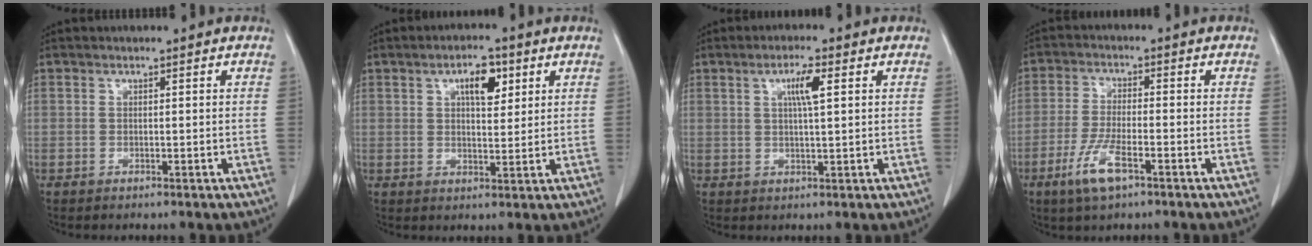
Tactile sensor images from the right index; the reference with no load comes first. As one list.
[{"total": 5.5, "force": [2.4, 2.2, 4.4], "torque": [-0.073, 0.004, 0.039]}, {"total": 4.1, "force": [1.4, 0.3, 3.9], "torque": [-0.070, 0.000, 0.024]}, {"total": 6.8, "force": [-3.7, 1.4, 5.5], "torque": [-0.118, -0.010, -0.068]}]